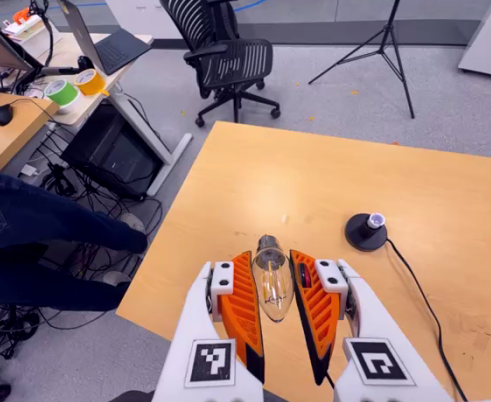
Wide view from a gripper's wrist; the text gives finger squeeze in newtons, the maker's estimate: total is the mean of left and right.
{"total": 13.3, "left": 13.5, "right": 13.1}